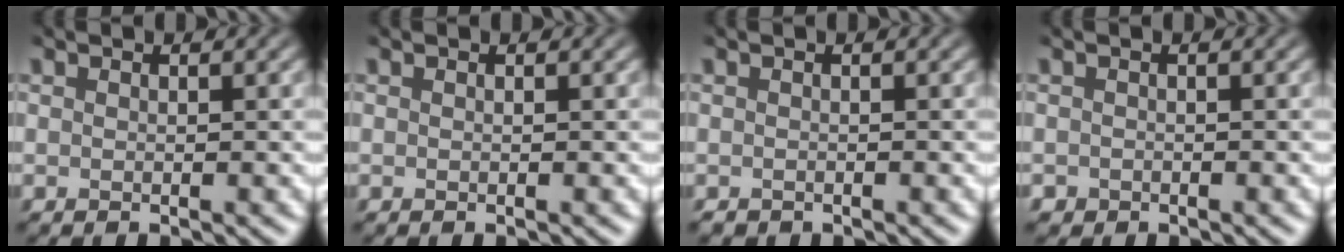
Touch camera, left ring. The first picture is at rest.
{"total": 0.0}
{"total": 0.5, "force": [-0.4, -0.1, -0.4], "torque": [-0.002, -0.004, 0.004]}
{"total": 1.0, "force": [-0.6, -0.3, -0.7], "torque": [-0.007, -0.006, 0.008]}